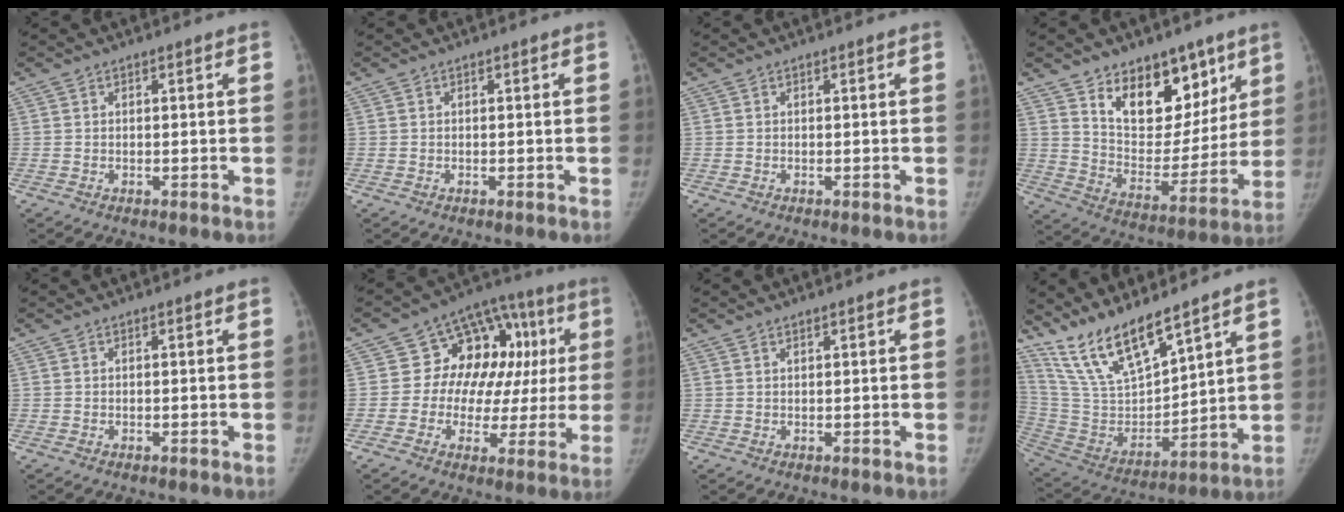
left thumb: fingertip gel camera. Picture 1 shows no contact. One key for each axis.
{"total": 0.0}
{"total": 0.0}
{"total": 17.8, "fx": 10.6, "fy": 10.3, "fz": 9.9, "tx": -0.081, "ty": -0.068, "tz": 0.177}
{"total": 0.0}
{"total": 17.4, "fx": 2.9, "fy": 12.5, "fz": 11.8, "tx": -0.082, "ty": 0.037, "tz": 0.038}
{"total": 0.6, "fx": 0.6, "fy": 0.1, "fz": 0.2, "tx": -0.003, "ty": -0.004, "tz": 0.010}
{"total": 16.2, "fx": 12.9, "fy": 4.1, "fz": 8.9, "tx": -0.144, "ty": -0.070, "tz": 0.264}